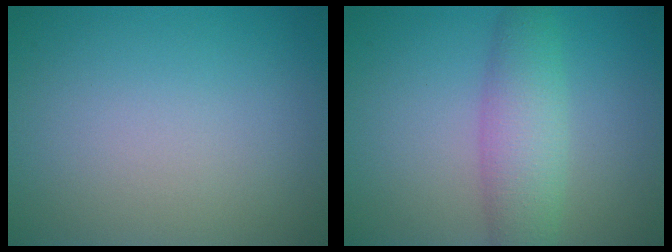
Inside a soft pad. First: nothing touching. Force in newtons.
{"total": 4.5, "press": 4.5, "slide": 0.1}